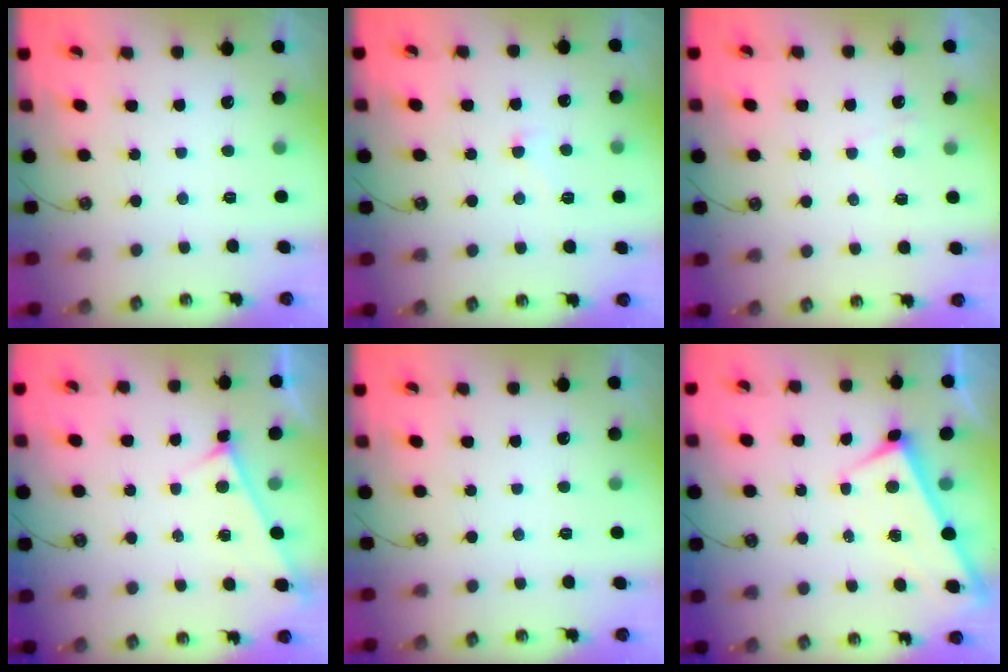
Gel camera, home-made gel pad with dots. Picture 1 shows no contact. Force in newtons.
{"total": 3.2, "press": 3.1, "slide": 0.7}
{"total": 2.0, "press": 2.0, "slide": 0.4}
{"total": 5.8, "press": 5.8, "slide": 0.2}
{"total": 0.0}
{"total": 1.7, "press": 1.7, "slide": 0.1}